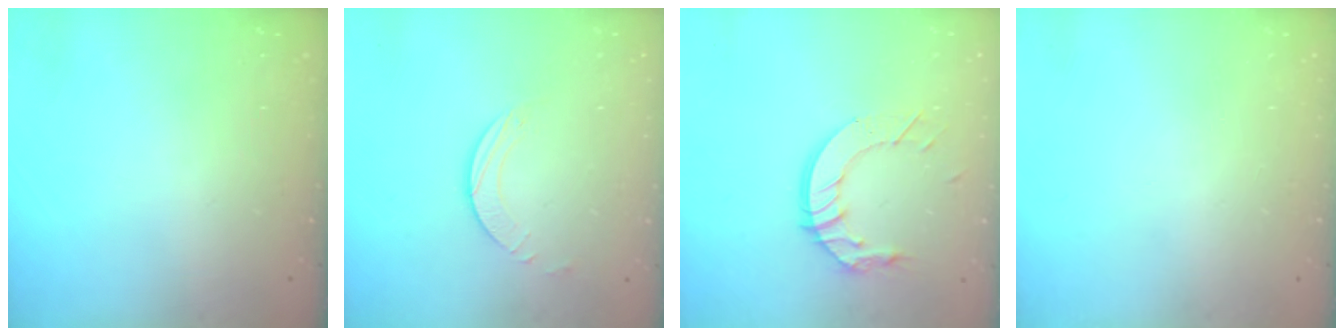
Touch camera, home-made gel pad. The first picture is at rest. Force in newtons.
{"total": 2.5, "press": 2.5, "slide": 0.2}
{"total": 10.6, "press": 10.5, "slide": 1.0}
{"total": 0.0}